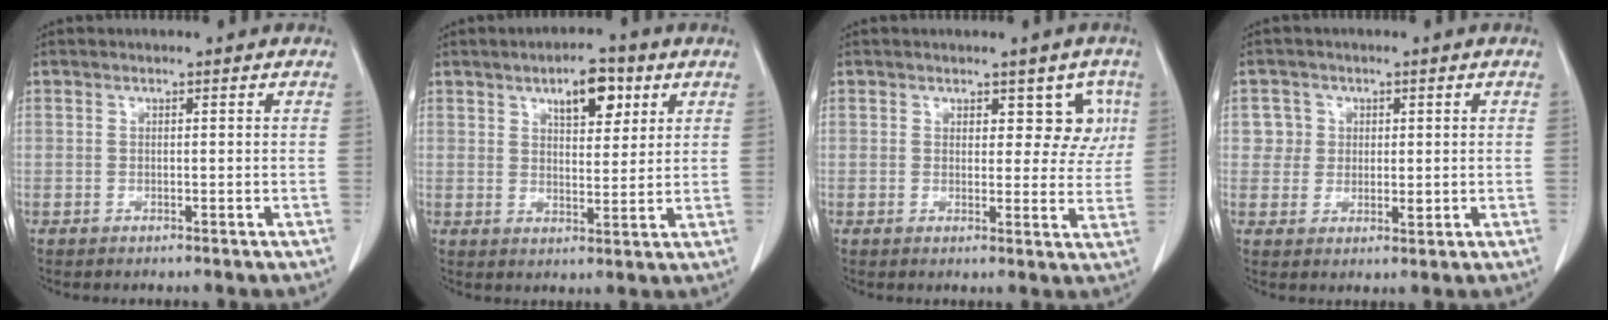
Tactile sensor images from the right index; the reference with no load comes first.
{"total": 7.5, "force": [3.8, 3.5, 5.4], "torque": [-0.074, 0.010, 0.056]}
{"total": 5.5, "force": [2.5, 3.2, 3.7], "torque": [-0.014, 0.008, 0.027]}
{"total": 4.1, "force": [1.3, 3.9, 0.1], "torque": [0.017, 0.002, 0.019]}